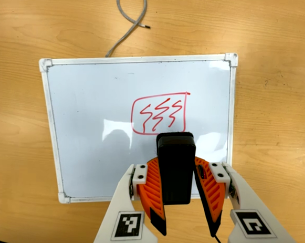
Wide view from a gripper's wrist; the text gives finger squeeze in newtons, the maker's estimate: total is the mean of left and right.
{"total": 6.8, "left": 5.5, "right": 8.0}